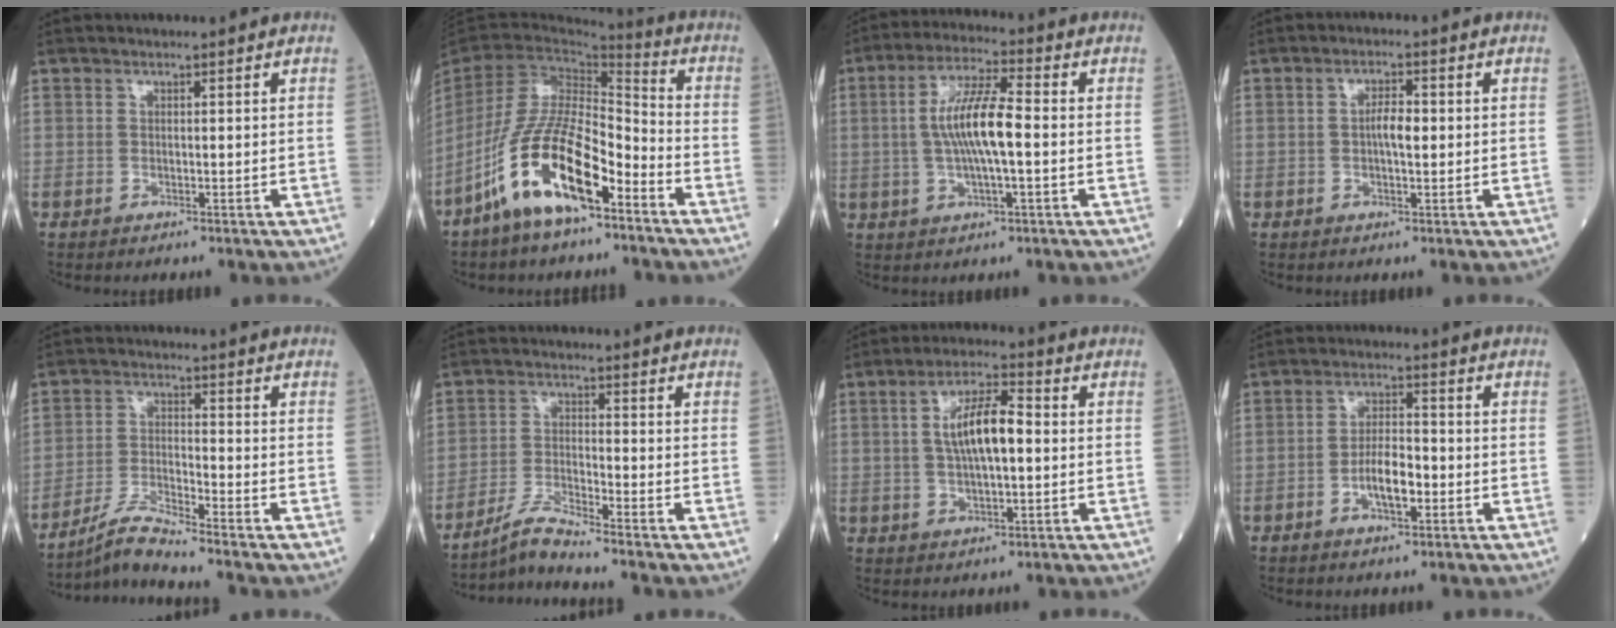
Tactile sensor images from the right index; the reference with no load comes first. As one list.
[{"total": 15.0, "force": [-8.6, 4.0, 11.5], "torque": [-0.234, -0.006, -0.161]}, {"total": 9.5, "force": [-0.2, 1.6, 9.3], "torque": [-0.181, 0.010, -0.008]}, {"total": 3.1, "force": [0.0, 0.9, 2.9], "torque": [-0.053, 0.006, -0.001]}, {"total": 5.8, "force": [-5.3, -1.4, 1.6], "torque": [-0.039, -0.021, -0.104]}, {"total": 4.8, "force": [-4.4, -1.3, 1.2], "torque": [-0.030, -0.022, -0.089]}, {"total": 8.6, "force": [0.7, 2.4, 8.2], "torque": [-0.156, 0.017, 0.010]}, {"total": 5.7, "force": [-1.9, 1.9, 5.0], "torque": [-0.094, 0.008, -0.035]}]